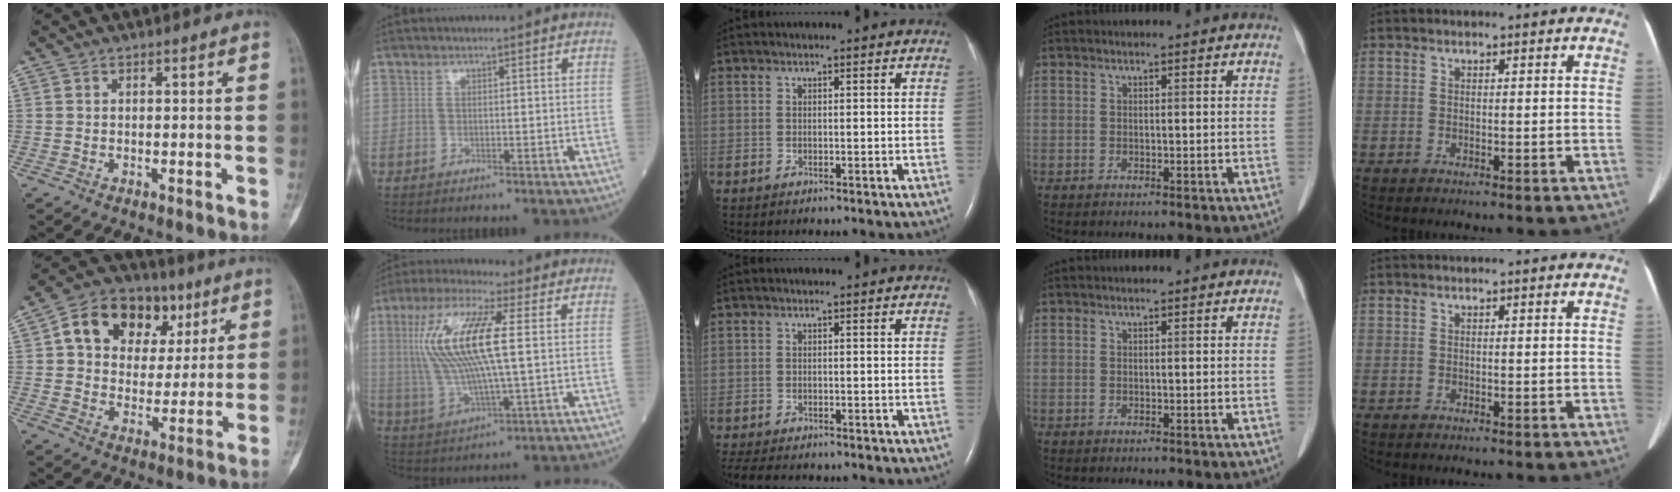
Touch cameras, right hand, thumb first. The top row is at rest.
{"thumb": {"total": 16.6, "force": [6.3, 12.2, 9.2], "torque": [-0.103, 0.009, 0.102]}, "index": {"total": 14.6, "force": [2.5, 2.3, 14.2], "torque": [-0.307, 0.012, 0.047]}, "middle": {"total": 5.2, "force": [-4.4, 1.5, 2.3], "torque": [-0.040, -0.011, -0.063]}}